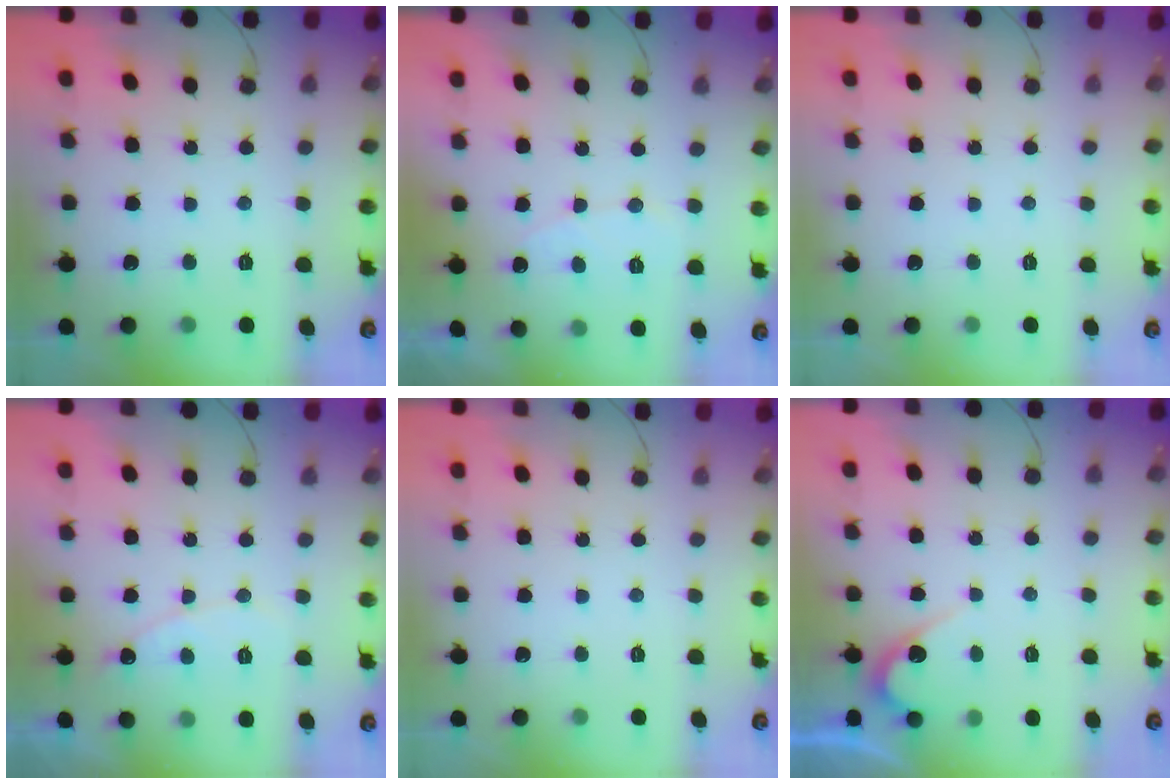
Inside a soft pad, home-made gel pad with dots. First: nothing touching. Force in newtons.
{"total": 6.0, "press": 6.0, "slide": 0.4}
{"total": 0.0}
{"total": 8.3, "press": 8.3, "slide": 0.5}
{"total": 0.0}
{"total": 4.4, "press": 4.4, "slide": 0.3}